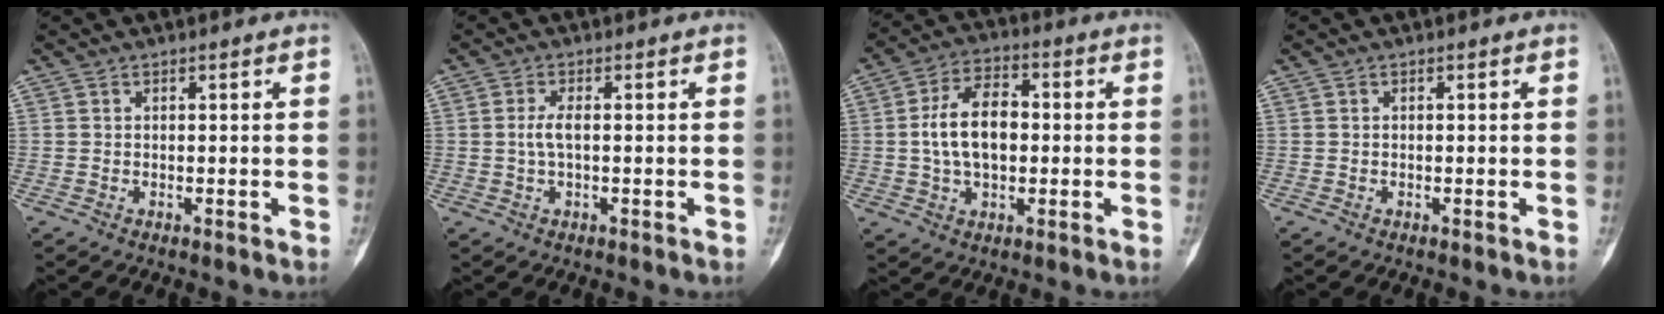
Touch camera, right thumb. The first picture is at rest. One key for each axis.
{"total": 2.6, "fx": 0.0, "fy": 0.9, "fz": 2.4, "tx": -0.058, "ty": 0.003, "tz": 0.001}
{"total": 11.2, "fx": 0.2, "fy": 6.9, "fz": 8.8, "tx": -0.146, "ty": 0.019, "tz": -0.001}
{"total": 0.0}